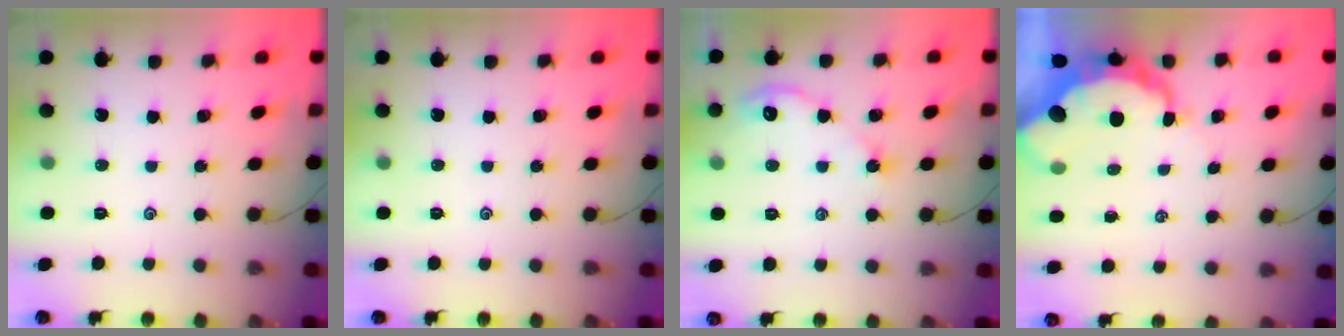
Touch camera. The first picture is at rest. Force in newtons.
{"total": 0.0}
{"total": 4.3, "press": 4.3, "slide": 0.7}
{"total": 8.7, "press": 8.7, "slide": 1.0}